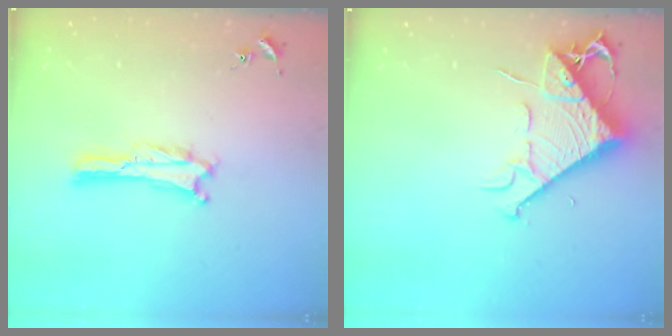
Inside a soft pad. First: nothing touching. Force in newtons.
{"total": 8.9, "press": 8.8, "slide": 1.1}